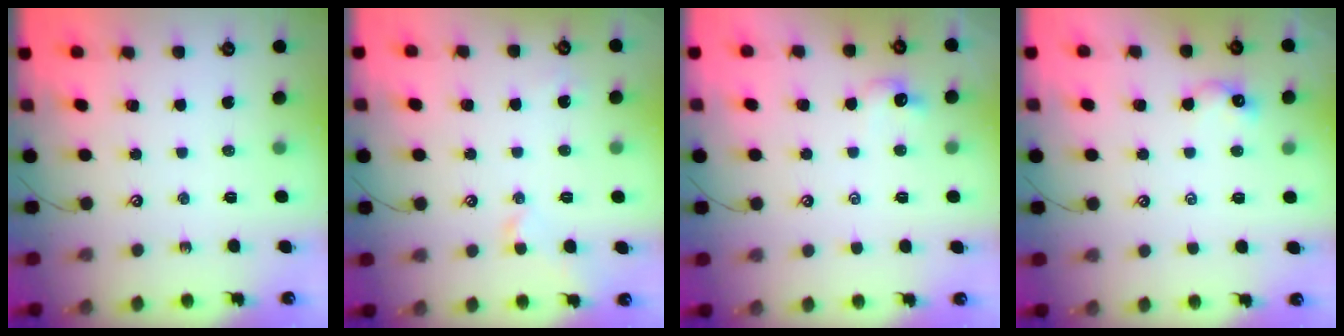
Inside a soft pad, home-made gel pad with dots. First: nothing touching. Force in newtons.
{"total": 0.5, "press": 0.1, "slide": 0.5}
{"total": 1.6, "press": 1.6, "slide": 0.3}
{"total": 2.9, "press": 2.8, "slide": 0.7}